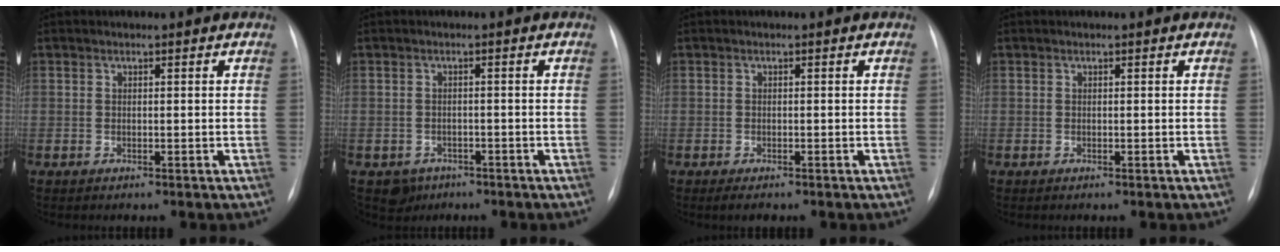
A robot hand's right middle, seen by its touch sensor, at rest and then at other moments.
{"total": 3.5, "force": [-2.1, 2.8, 0.3], "torque": [-0.004, 0.006, -0.028]}
{"total": 2.6, "force": [-1.8, 0.9, 1.6], "torque": [-0.030, -0.006, -0.025]}
{"total": 0.0}